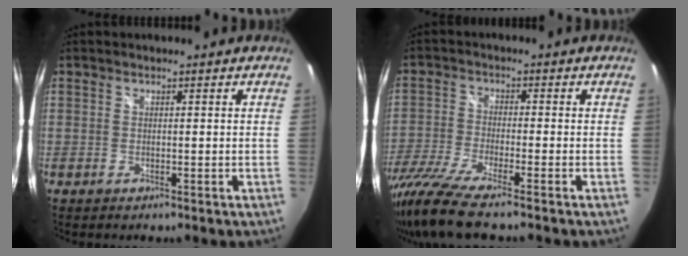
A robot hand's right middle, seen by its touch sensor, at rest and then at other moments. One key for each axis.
{"total": 11.7, "fx": -9.3, "fy": 0.4, "fz": 7.0, "tx": -0.158, "ty": -0.044, "tz": -0.176}